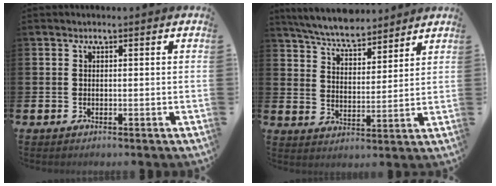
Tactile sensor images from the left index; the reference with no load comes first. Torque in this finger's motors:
{"motor_torque": [1.12, -1.02, 0.47, 0.21]}